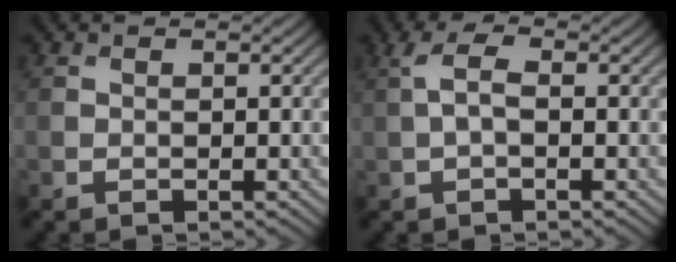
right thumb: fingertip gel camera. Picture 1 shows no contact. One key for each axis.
{"total": 2.8, "fx": 0.0, "fy": 1.3, "fz": 2.5, "tx": -0.057, "ty": 0.007, "tz": -0.006}